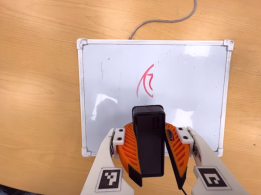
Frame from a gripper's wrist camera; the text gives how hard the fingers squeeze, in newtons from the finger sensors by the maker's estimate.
{"total": 11.9, "left": 11.7, "right": 12.1}